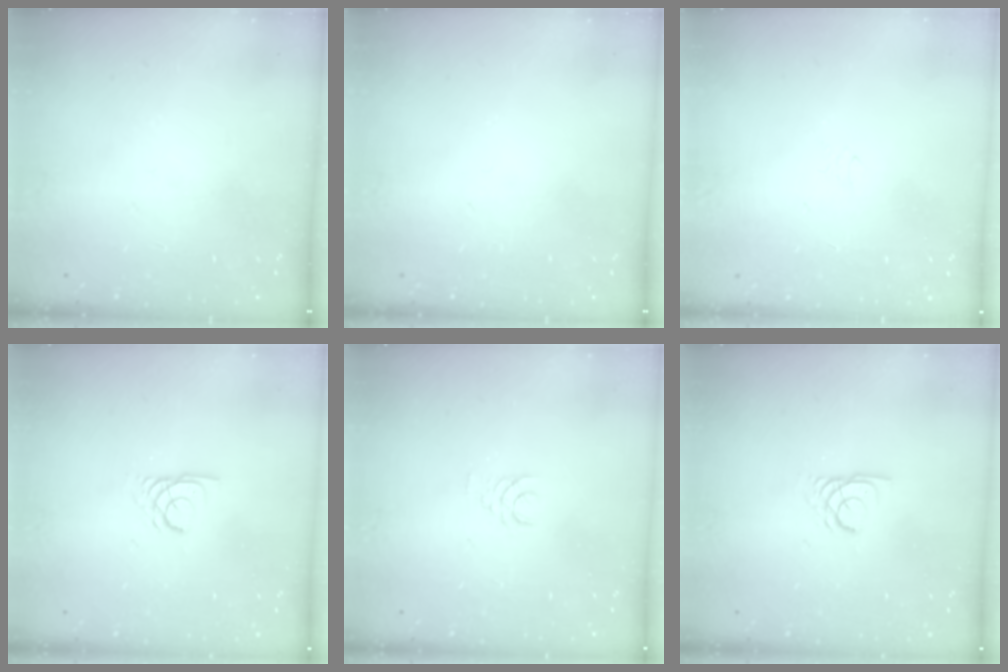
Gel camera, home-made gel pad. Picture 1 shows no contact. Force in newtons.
{"total": 0.0}
{"total": 1.3, "press": 1.3, "slide": 0.1}
{"total": 2.7, "press": 2.7, "slide": 0.1}
{"total": 3.7, "press": 3.7, "slide": 0.4}
{"total": 2.7, "press": 2.7, "slide": 0.1}